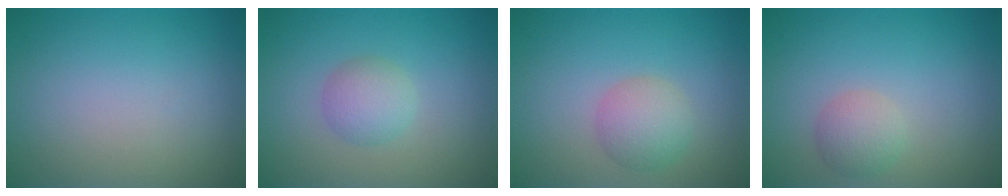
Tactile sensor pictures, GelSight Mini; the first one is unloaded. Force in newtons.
{"total": 2.4, "press": 2.4, "slide": 0.1}
{"total": 2.9, "press": 2.9, "slide": 0.1}
{"total": 2.2, "press": 2.2, "slide": 0.1}